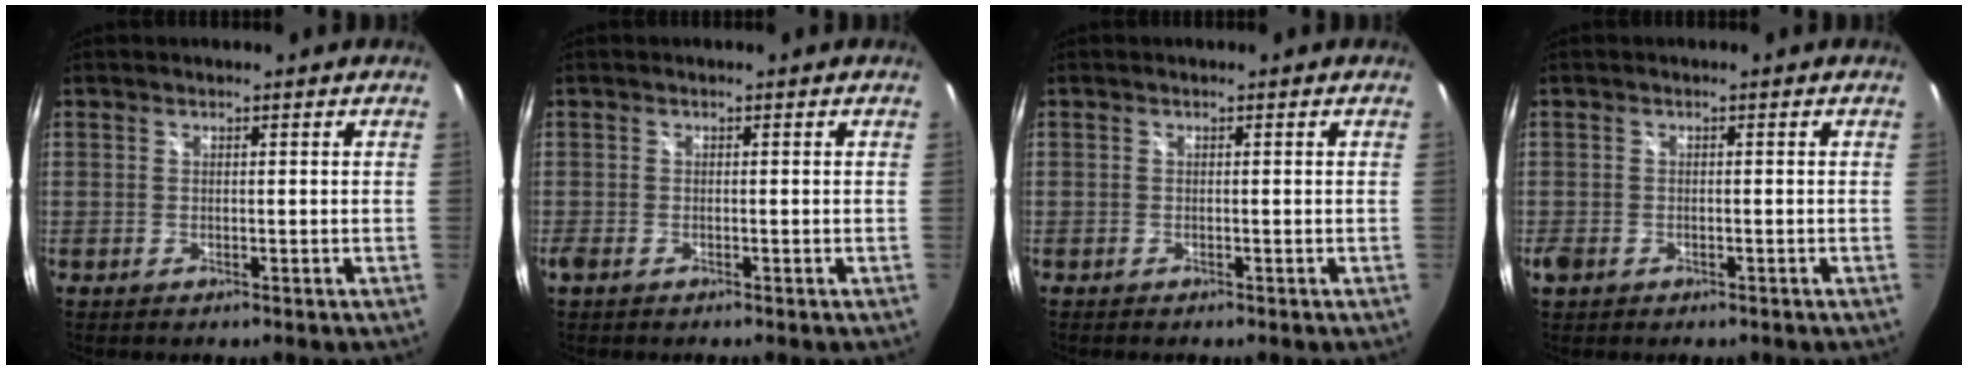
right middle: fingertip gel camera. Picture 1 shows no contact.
{"total": 1.1, "force": [-0.9, 0.2, 0.6], "torque": [-0.016, -0.004, -0.019]}
{"total": 0.0}
{"total": 2.9, "force": [-1.6, 1.9, 1.4], "torque": [-0.032, -0.006, -0.028]}